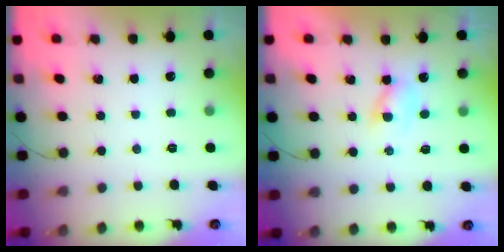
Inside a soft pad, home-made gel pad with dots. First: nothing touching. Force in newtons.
{"total": 2.0, "press": 1.8, "slide": 0.9}